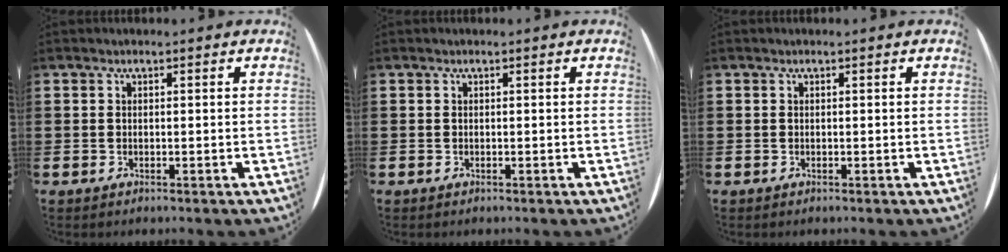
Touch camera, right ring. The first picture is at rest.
{"total": 0.0}
{"total": 0.0}